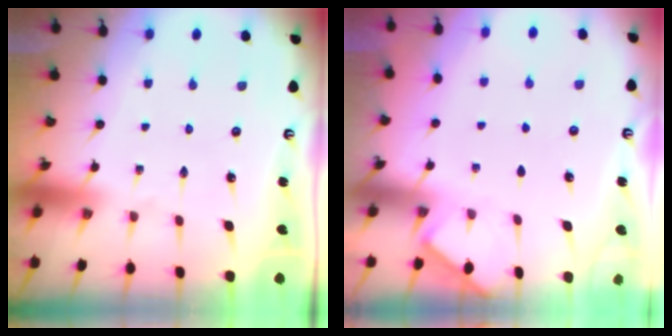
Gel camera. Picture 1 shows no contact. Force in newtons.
{"total": 2.0, "press": 1.9, "slide": 0.3}